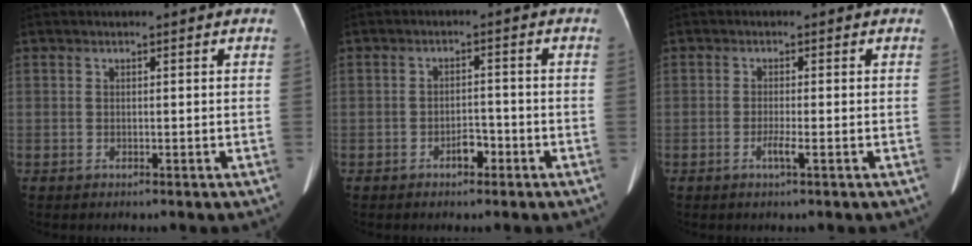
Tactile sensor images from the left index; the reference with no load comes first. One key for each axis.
{"total": 2.6, "fx": -1.7, "fy": 1.2, "fz": 1.5, "tx": -0.024, "ty": 0.005, "tz": -0.028}
{"total": 1.7, "fx": -0.8, "fy": -0.1, "fz": 1.5, "tx": -0.033, "ty": -0.003, "tz": -0.016}